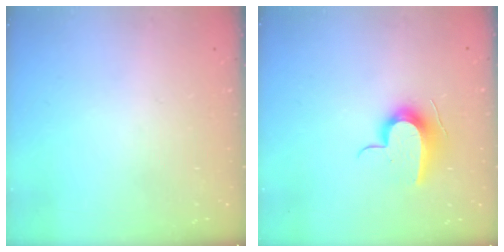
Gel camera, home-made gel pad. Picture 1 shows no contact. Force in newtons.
{"total": 10.7, "press": 10.7, "slide": 0.4}